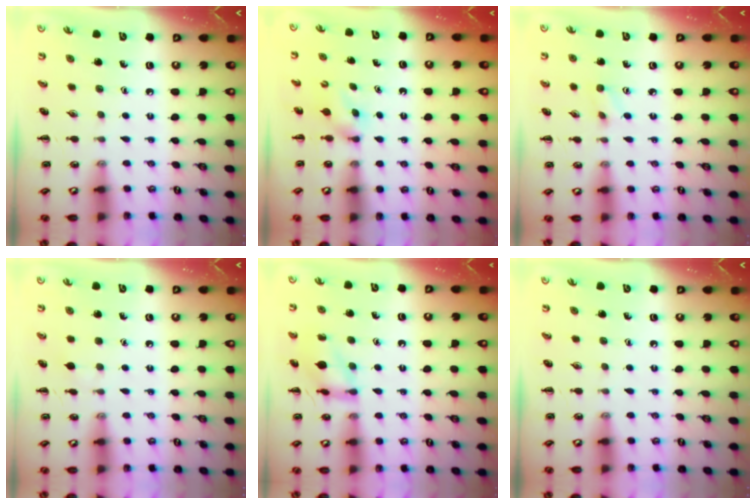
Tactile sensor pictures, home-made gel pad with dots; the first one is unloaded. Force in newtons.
{"total": 2.9, "press": 2.8, "slide": 0.9}
{"total": 2.8, "press": 2.7, "slide": 0.9}
{"total": 3.4, "press": 3.1, "slide": 1.3}
{"total": 11.7, "press": 11.7, "slide": 0.4}
{"total": 0.0}